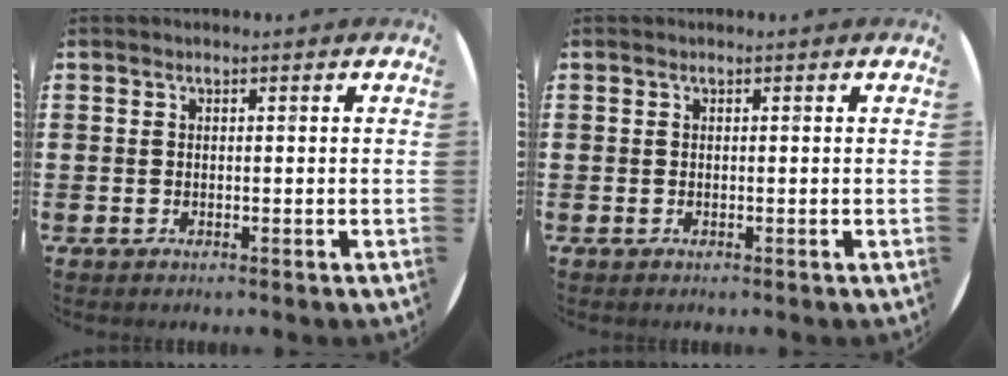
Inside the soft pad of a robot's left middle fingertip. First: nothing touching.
{"total": 0.0}